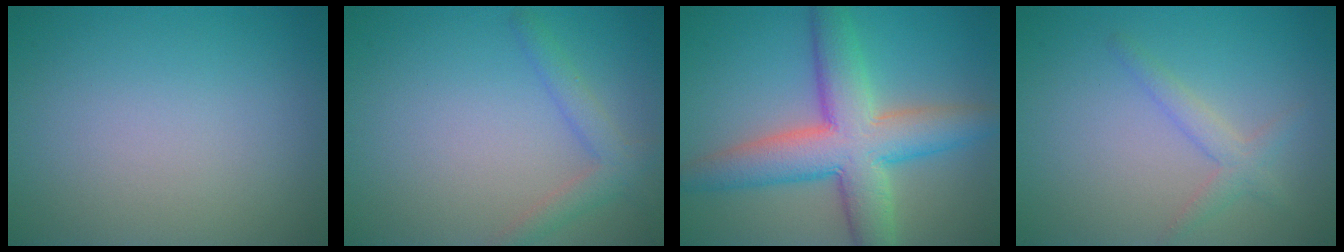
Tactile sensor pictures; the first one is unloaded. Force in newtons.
{"total": 2.3, "press": 2.3, "slide": 0.3}
{"total": 8.4, "press": 8.4, "slide": 0.4}
{"total": 2.0, "press": 2.0, "slide": 0.2}